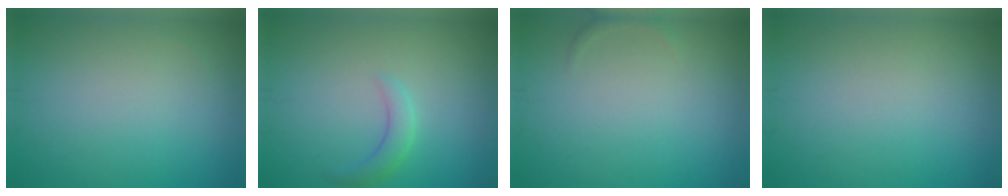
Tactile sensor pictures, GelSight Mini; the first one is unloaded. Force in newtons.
{"total": 1.9, "press": 1.9, "slide": 0.1}
{"total": 0.6, "press": 0.6, "slide": 0.1}
{"total": 0.0}